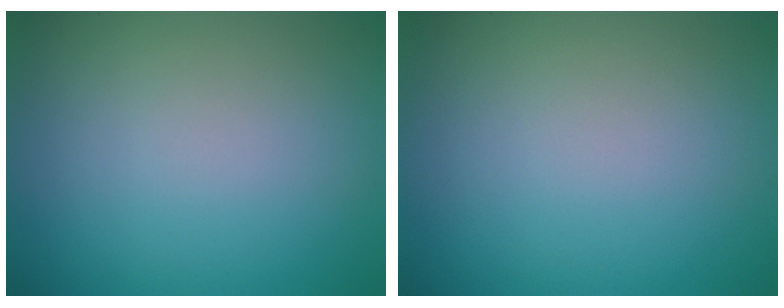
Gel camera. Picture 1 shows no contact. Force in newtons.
{"total": 0.0}